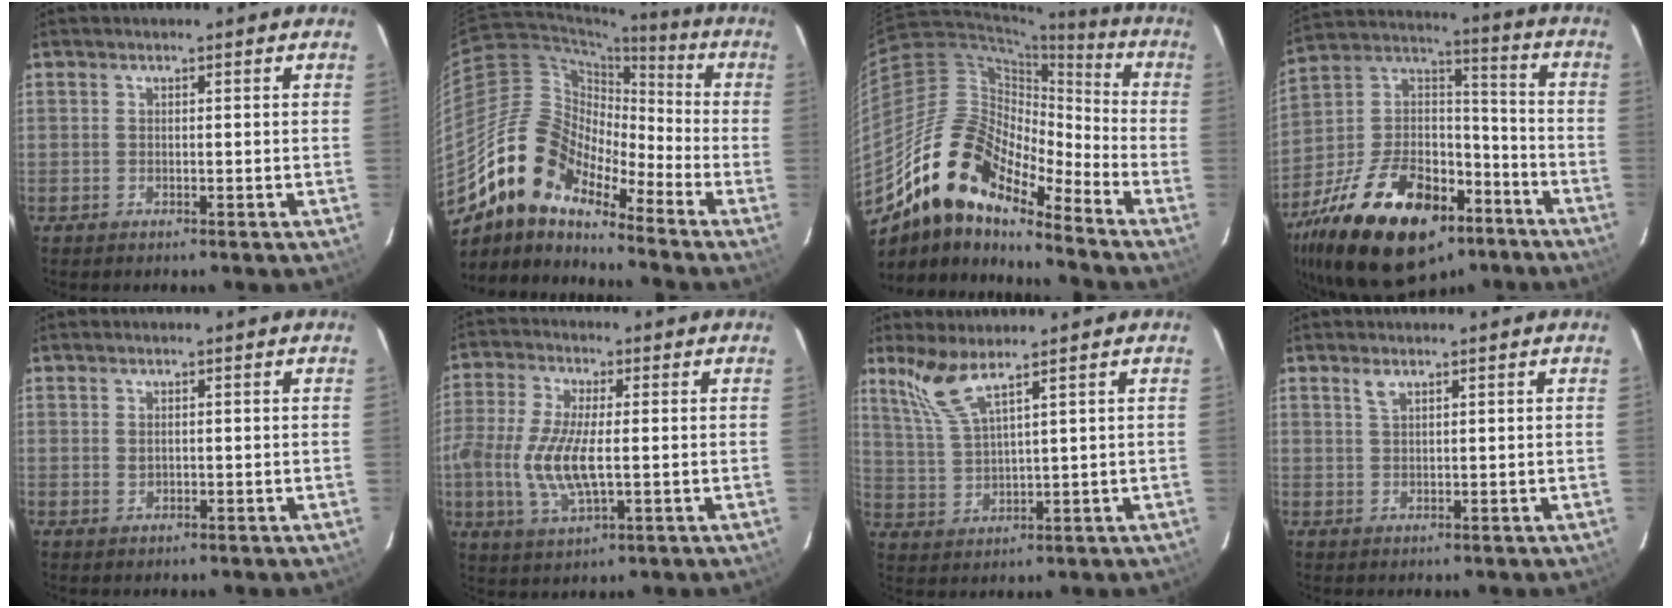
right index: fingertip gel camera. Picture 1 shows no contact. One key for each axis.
{"total": 15.2, "fx": -11.7, "fy": 6.1, "fz": 7.5, "tx": -0.127, "ty": 0.007, "tz": -0.235}
{"total": 17.7, "fx": -13.4, "fy": 5.8, "fz": 10.0, "tx": -0.167, "ty": -0.004, "tz": -0.267}
{"total": 29.7, "fx": -17.5, "fy": 15.9, "fz": 18.1, "tx": -0.357, "ty": 0.023, "tz": -0.268}
{"total": 0.8, "fx": 0.3, "fy": 0.5, "fz": 0.5, "tx": -0.009, "ty": 0.001, "tz": 0.007}
{"total": 11.4, "fx": -1.3, "fy": 4.1, "fz": 10.5, "tx": -0.226, "ty": -0.007, "tz": -0.025}
{"total": 6.3, "fx": 4.8, "fy": 0.1, "fz": 4.1, "tx": -0.092, "ty": 0.001, "tz": 0.111}
{"total": 1.7, "fx": 1.2, "fy": 0.6, "fz": 1.1, "tx": -0.020, "ty": 0.003, "tz": 0.024}